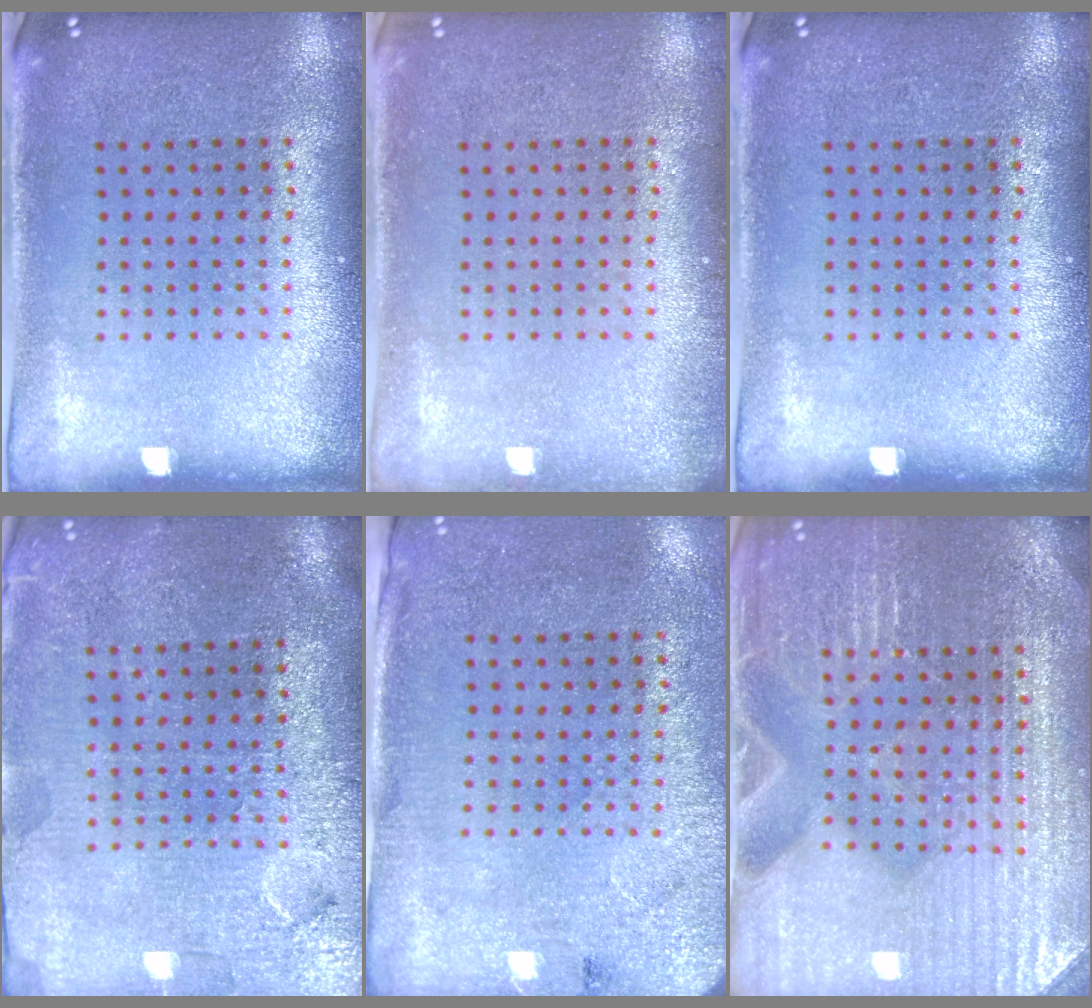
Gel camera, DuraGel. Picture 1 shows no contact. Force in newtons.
{"total": 0.8, "press": 0.8, "slide": 0.0}
{"total": 0.0}
{"total": 3.8, "press": 3.4, "slide": 1.6}
{"total": 2.6, "press": 2.2, "slide": 1.4}
{"total": 4.6, "press": 4.4, "slide": 1.4}